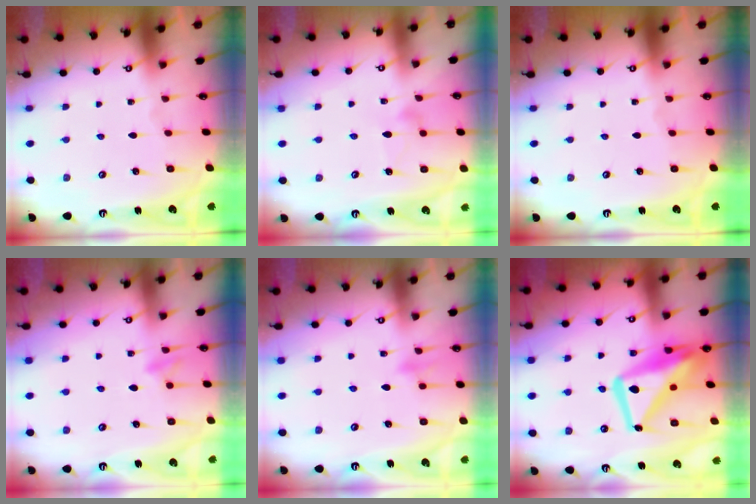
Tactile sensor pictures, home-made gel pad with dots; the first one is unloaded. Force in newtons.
{"total": 8.6, "press": 8.6, "slide": 0.4}
{"total": 0.0}
{"total": 8.8, "press": 8.6, "slide": 1.8}
{"total": 7.3, "press": 7.3, "slide": 0.8}
{"total": 16.8, "press": 16.8, "slide": 1.5}